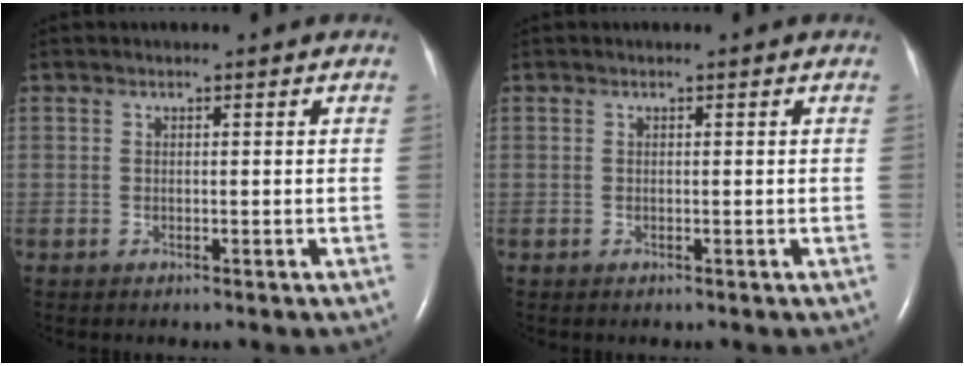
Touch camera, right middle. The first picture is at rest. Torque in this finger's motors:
{"motor_torque": [-0.01, 0.05, 0.01, 0.00]}